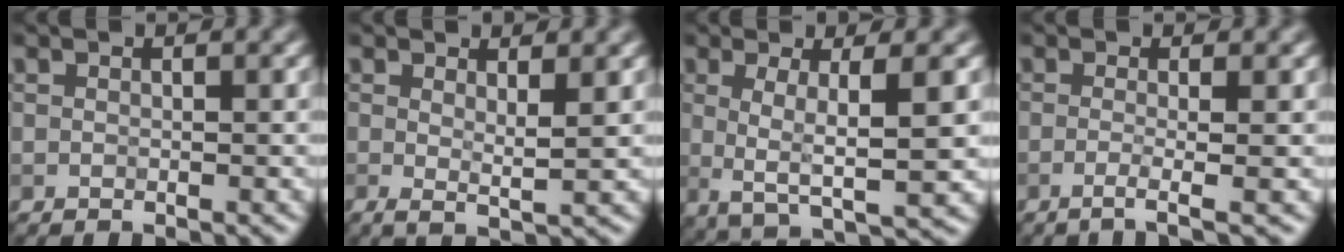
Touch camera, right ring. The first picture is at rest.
{"total": 2.0, "force": [0.8, 0.4, 1.8], "torque": [-0.025, -0.008, 0.014]}
{"total": 5.1, "force": [0.2, 1.3, 5.0], "torque": [-0.082, -0.003, 0.004]}
{"total": 2.9, "force": [-0.6, 1.0, 2.6], "torque": [-0.027, -0.004, -0.022]}